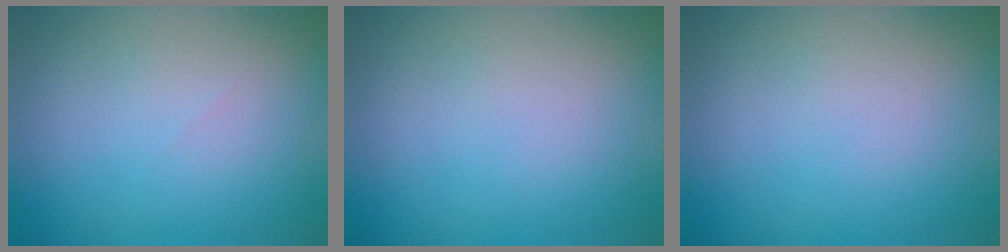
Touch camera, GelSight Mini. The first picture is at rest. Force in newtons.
{"total": 0.0}
{"total": 0.0}